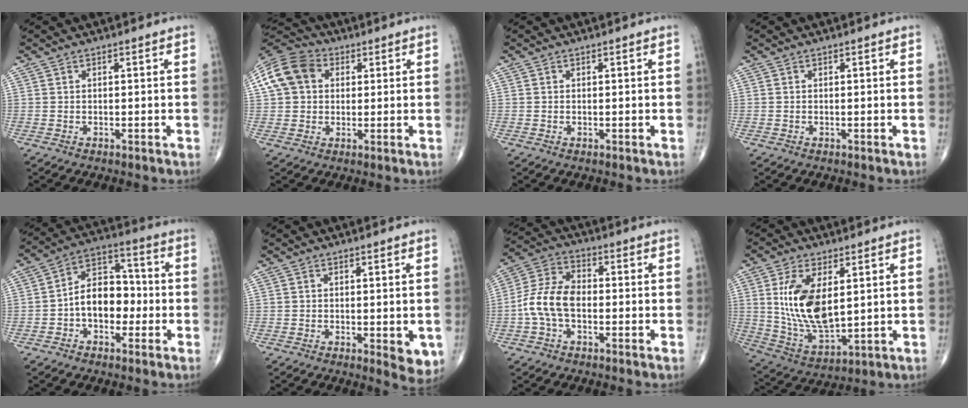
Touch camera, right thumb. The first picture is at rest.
{"total": 11.7, "force": [3.0, 9.2, 6.6], "torque": [-0.121, 0.022, 0.044]}
{"total": 0.0}
{"total": 0.0}
{"total": 10.8, "force": [-1.9, 7.2, 7.8], "torque": [-0.097, 0.041, -0.047]}
{"total": 5.1, "force": [-1.2, 2.0, 4.5], "torque": [-0.043, -0.010, -0.013]}
{"total": 9.4, "force": [-1.8, 5.8, 7.2], "torque": [-0.146, 0.031, -0.045]}
{"total": 14.6, "force": [3.1, 7.3, 12.2], "torque": [-0.228, -0.023, 0.074]}